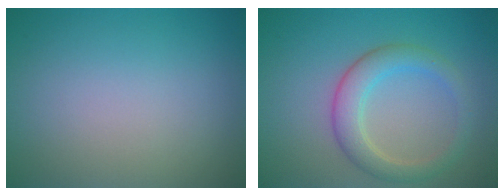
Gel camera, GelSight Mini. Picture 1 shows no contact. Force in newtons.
{"total": 3.6, "press": 3.6, "slide": 0.2}